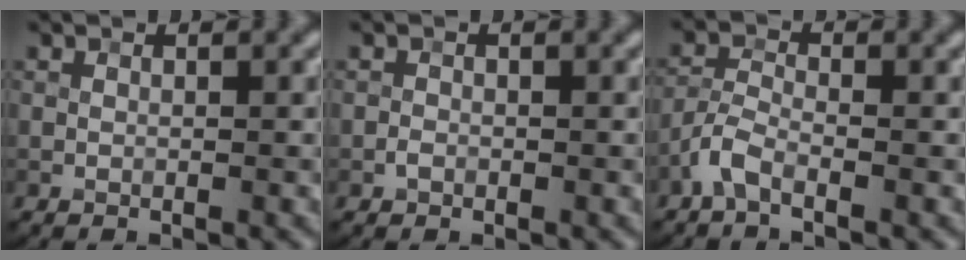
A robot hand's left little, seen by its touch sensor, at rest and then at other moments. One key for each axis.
{"total": 0.6, "fx": -0.3, "fy": 0.5, "fz": 0.1, "tx": 0.001, "ty": -0.002, "tz": -0.010}
{"total": 2.2, "fx": -1.8, "fy": 0.4, "fz": 1.2, "tx": -0.029, "ty": 0.006, "tz": -0.046}